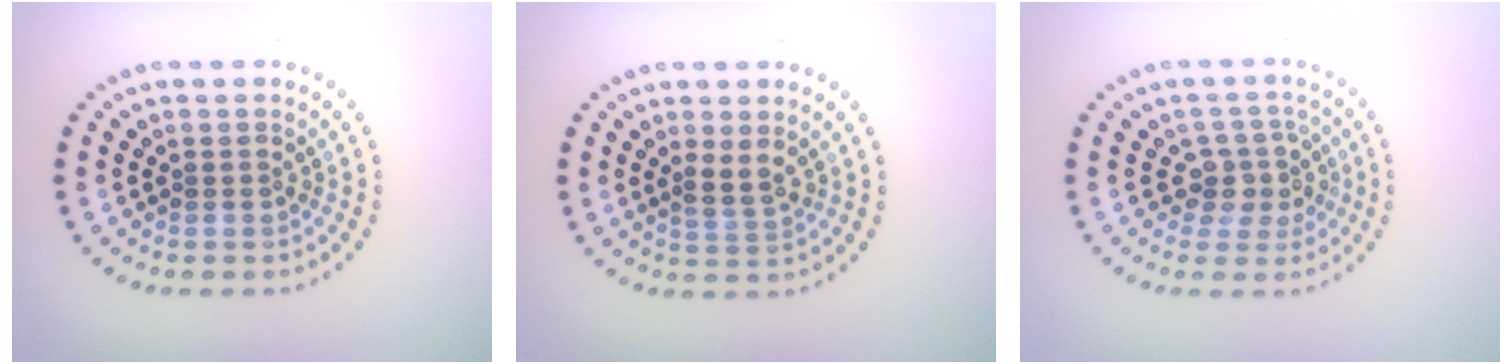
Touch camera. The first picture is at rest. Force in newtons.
{"total": 1.8, "press": 1.6, "slide": 0.9}
{"total": 3.1, "press": 2.4, "slide": 1.9}